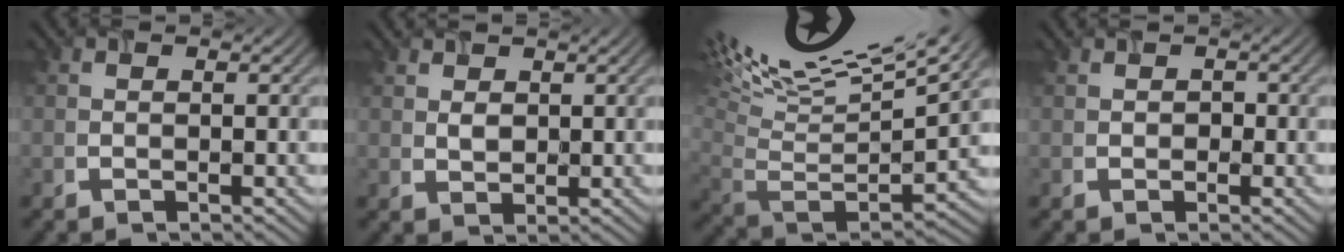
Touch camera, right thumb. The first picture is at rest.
{"total": 2.2, "force": [1.4, 1.4, 0.9], "torque": [-0.026, 0.005, 0.030]}
{"total": 15.3, "force": [8.5, 5.0, 11.7], "torque": [-0.265, 0.035, 0.136]}
{"total": 1.0, "force": [0.2, 0.9, 0.2], "torque": [-0.005, 0.005, 0.006]}